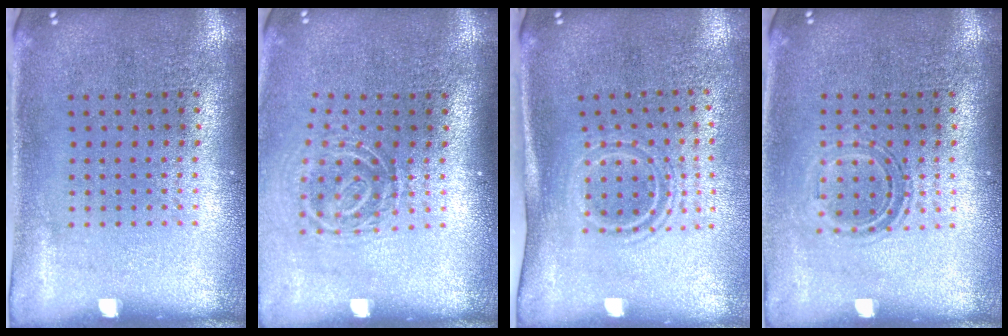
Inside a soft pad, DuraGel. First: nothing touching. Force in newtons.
{"total": 1.8, "press": 1.2, "slide": 1.4}
{"total": 1.7, "press": 1.1, "slide": 1.2}
{"total": 1.1, "press": 0.9, "slide": 0.5}